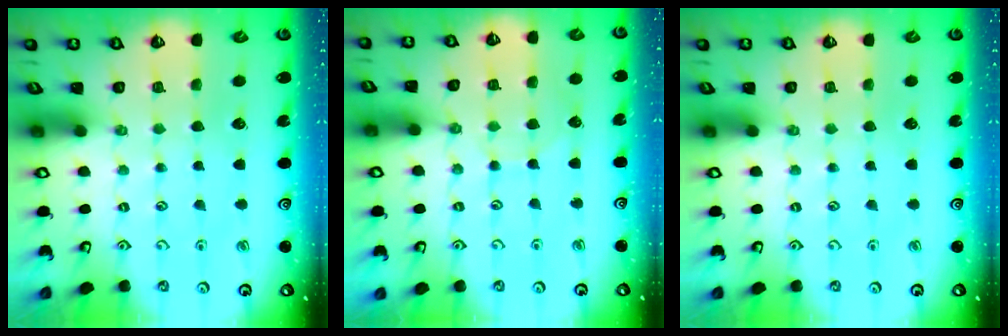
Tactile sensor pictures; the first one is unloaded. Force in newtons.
{"total": 5.7, "press": 5.6, "slide": 0.4}
{"total": 0.0}